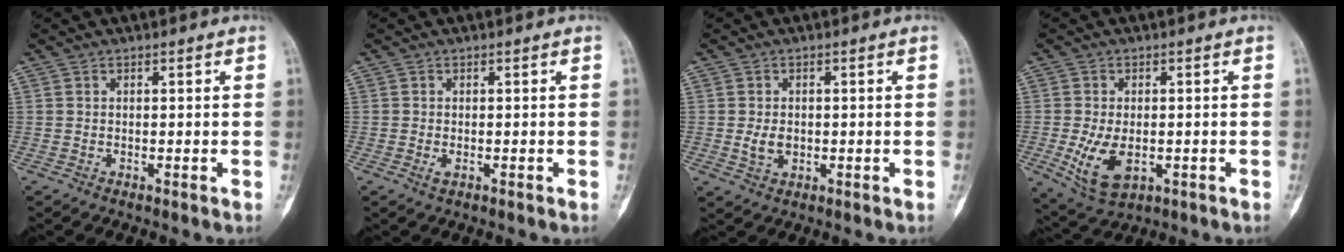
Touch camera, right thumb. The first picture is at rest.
{"total": 1.1, "force": [-0.5, 0.5, 0.9], "torque": [-0.022, -0.003, -0.009]}
{"total": 3.1, "force": [-0.3, 2.2, 2.2], "torque": [-0.035, -0.001, -0.001]}
{"total": 7.6, "force": [-1.8, 4.3, 5.9], "torque": [-0.111, -0.010, -0.022]}